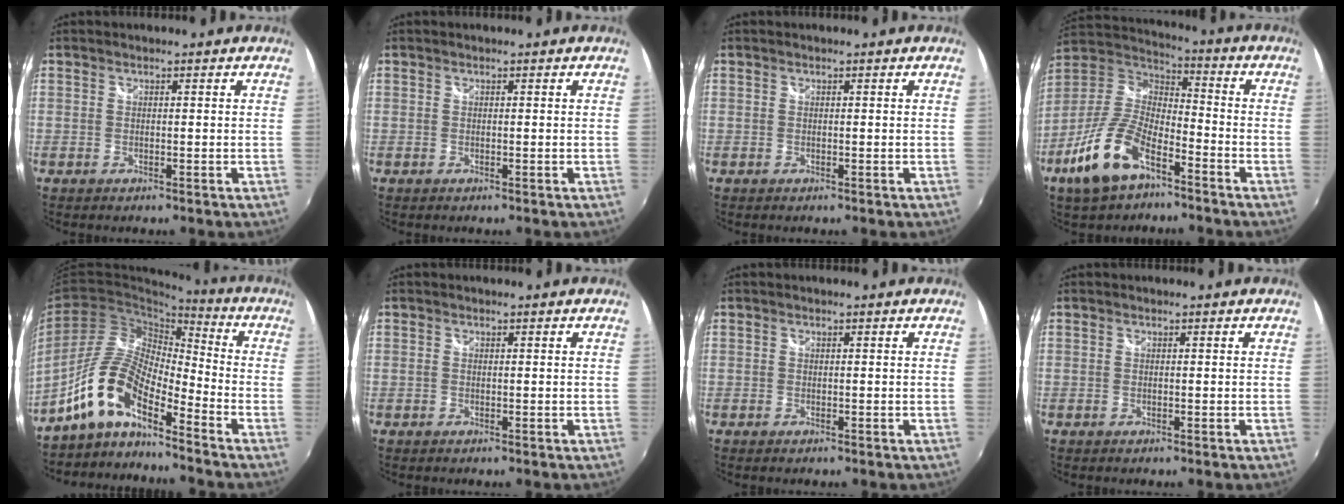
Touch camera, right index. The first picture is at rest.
{"total": 0.0}
{"total": 0.0}
{"total": 15.7, "force": [-8.7, 6.9, 11.1], "torque": [-0.239, -0.014, -0.166]}
{"total": 10.9, "force": [-7.8, 3.1, 6.9], "torque": [-0.143, 0.025, -0.161]}
{"total": 0.0}
{"total": 0.0}
{"total": 0.0}